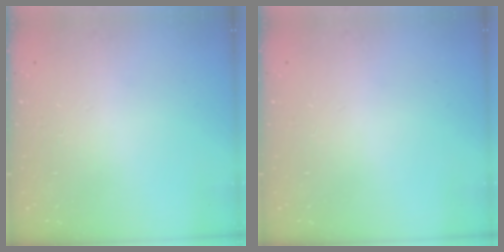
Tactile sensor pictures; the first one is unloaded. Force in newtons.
{"total": 0.0}